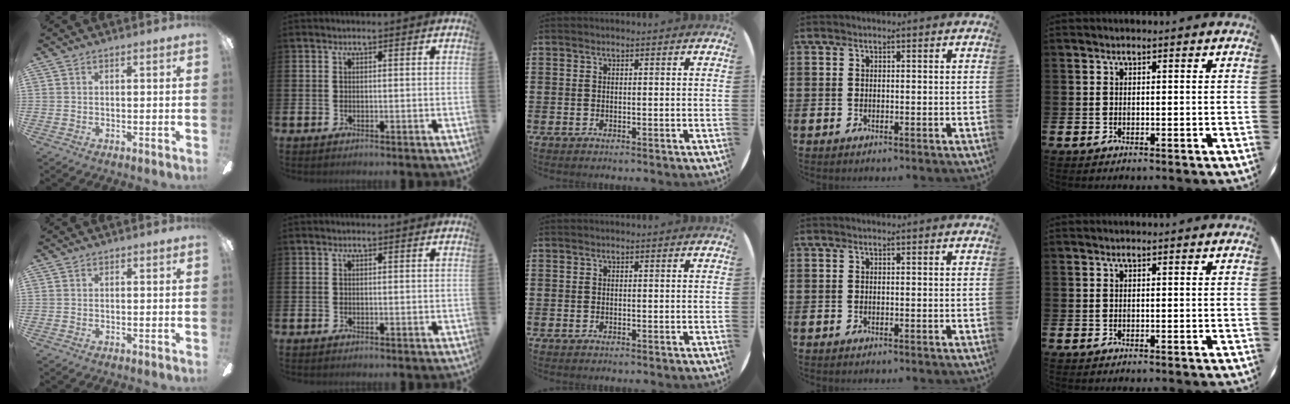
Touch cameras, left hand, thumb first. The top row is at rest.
{}